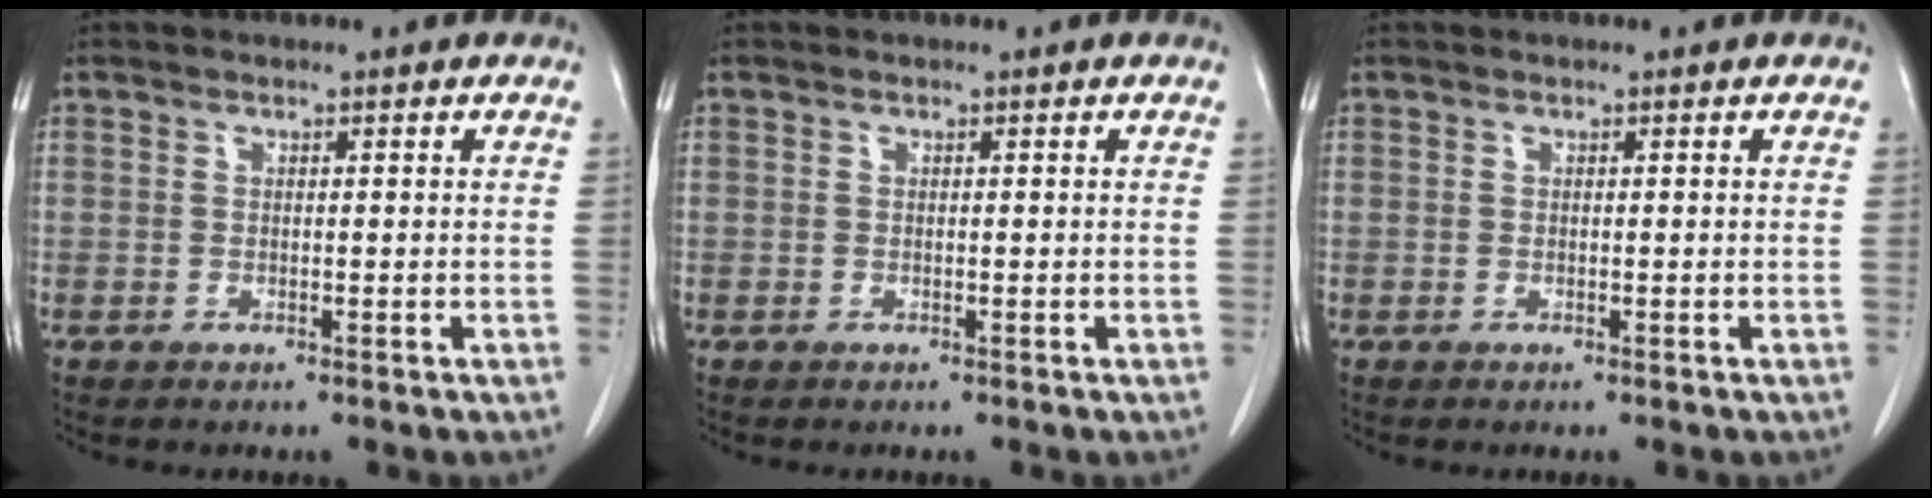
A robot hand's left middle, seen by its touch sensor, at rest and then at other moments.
{"total": 0.0}
{"total": 0.0}